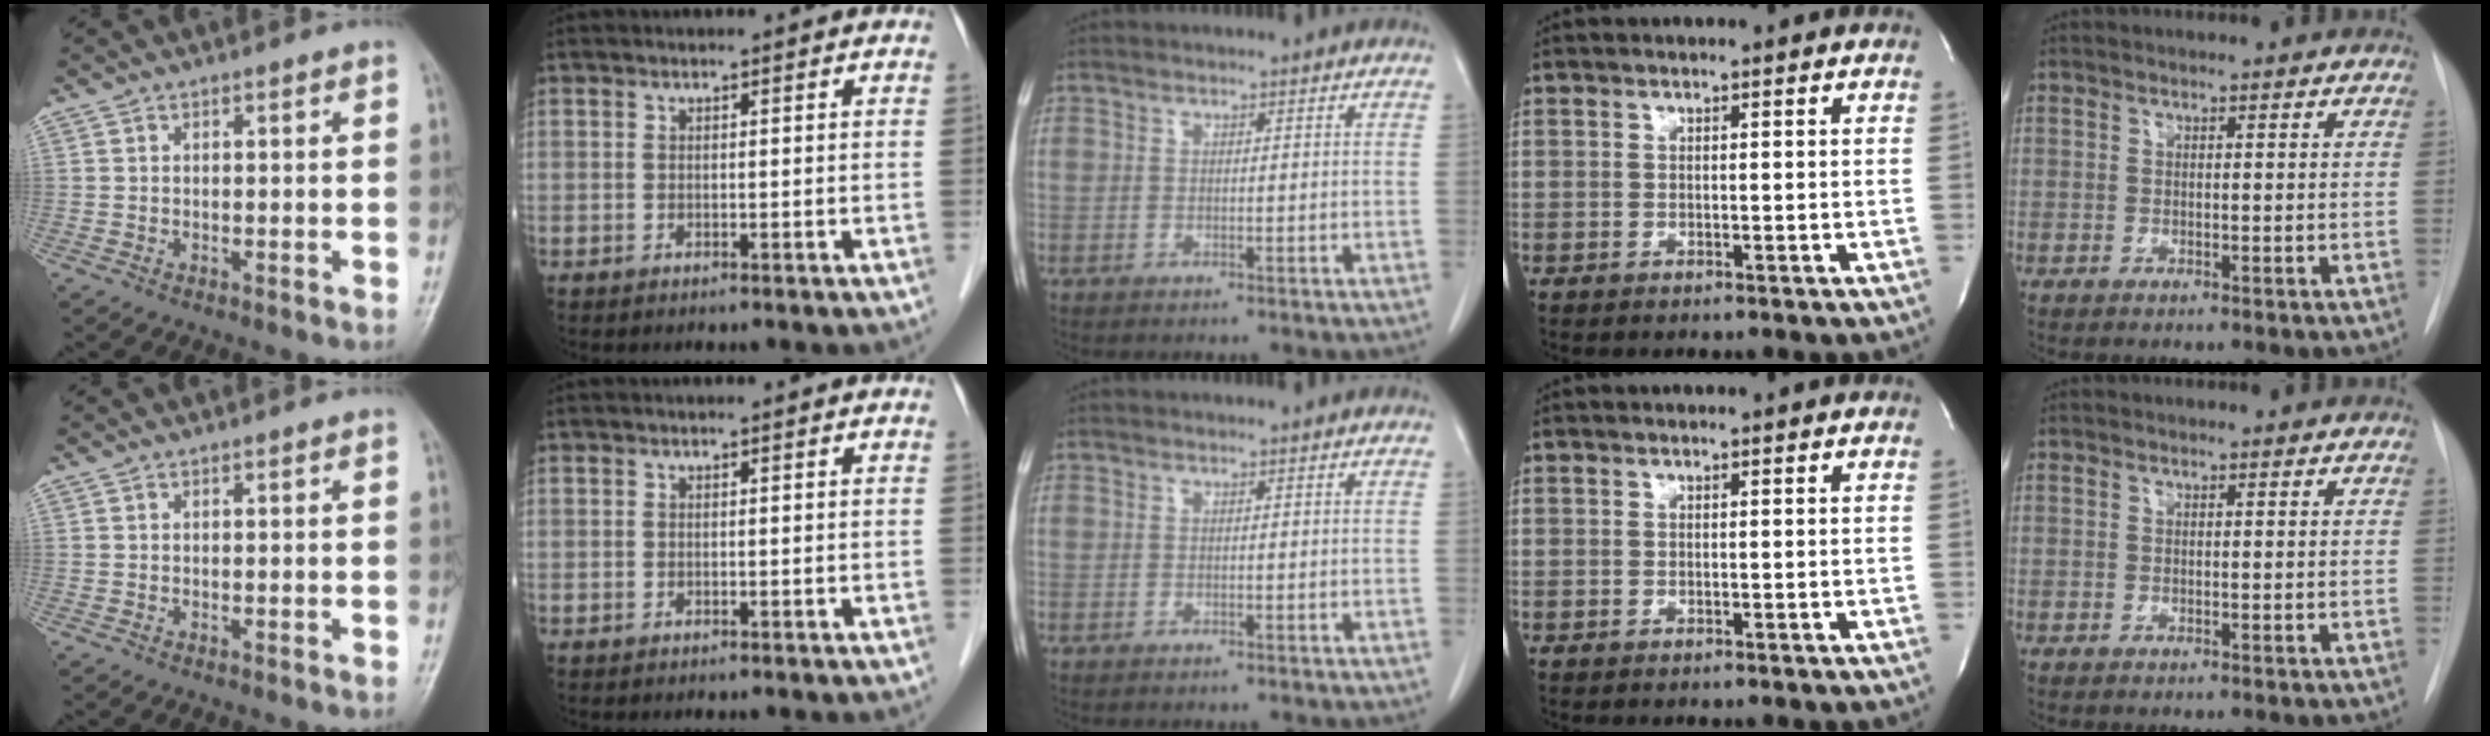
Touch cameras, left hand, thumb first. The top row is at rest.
{}